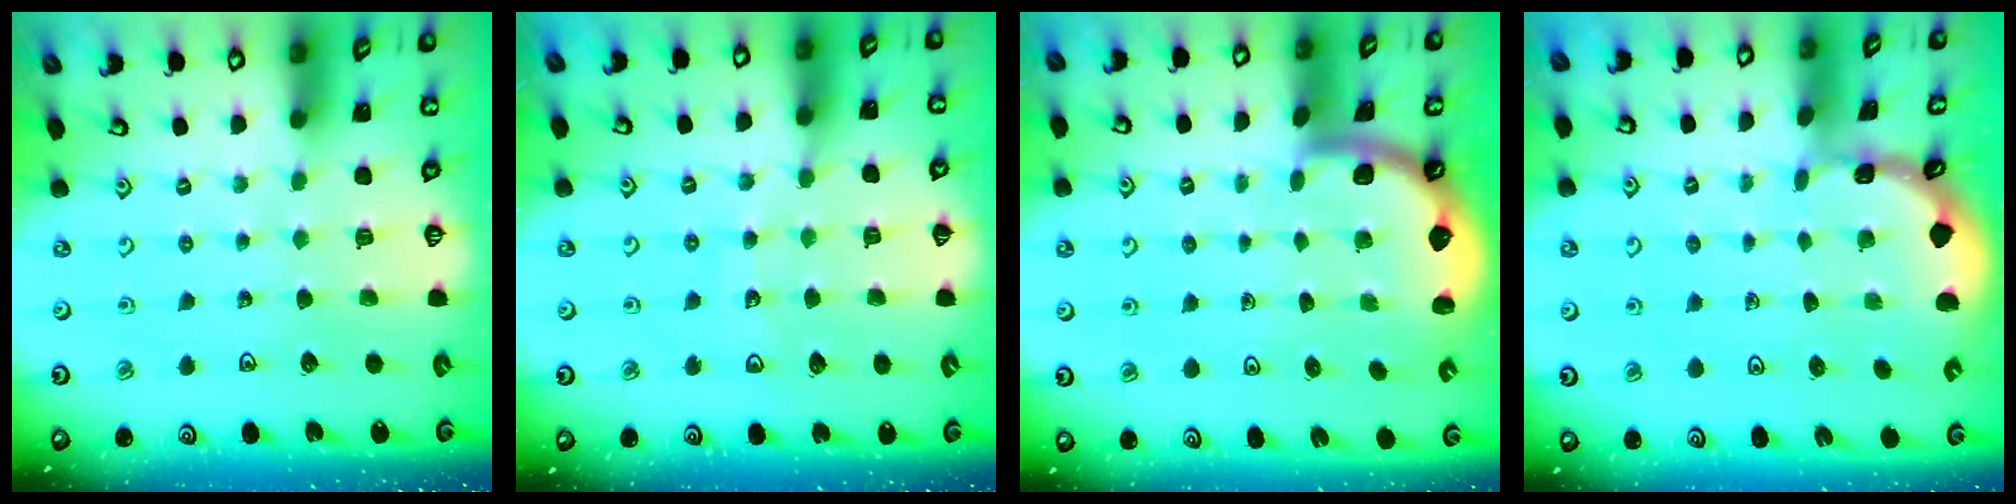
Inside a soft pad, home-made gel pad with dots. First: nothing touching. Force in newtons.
{"total": 9.5, "press": 9.3, "slide": 2.1}
{"total": 1.6, "press": 1.6, "slide": 0.1}
{"total": 0.8, "press": 0.8, "slide": 0.1}